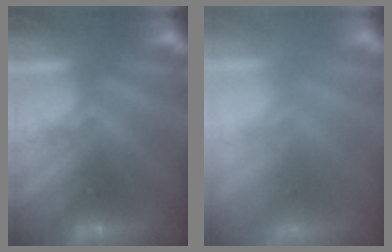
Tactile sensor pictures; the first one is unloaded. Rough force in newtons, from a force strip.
{"total": 9.4}